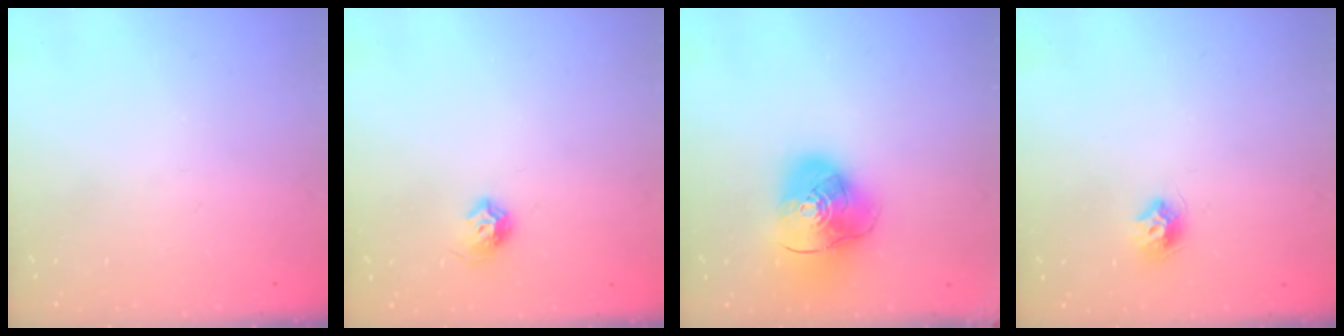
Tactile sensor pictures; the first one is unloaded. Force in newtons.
{"total": 7.0, "press": 6.9, "slide": 0.8}
{"total": 15.1, "press": 14.9, "slide": 2.2}
{"total": 8.4, "press": 8.3, "slide": 0.7}